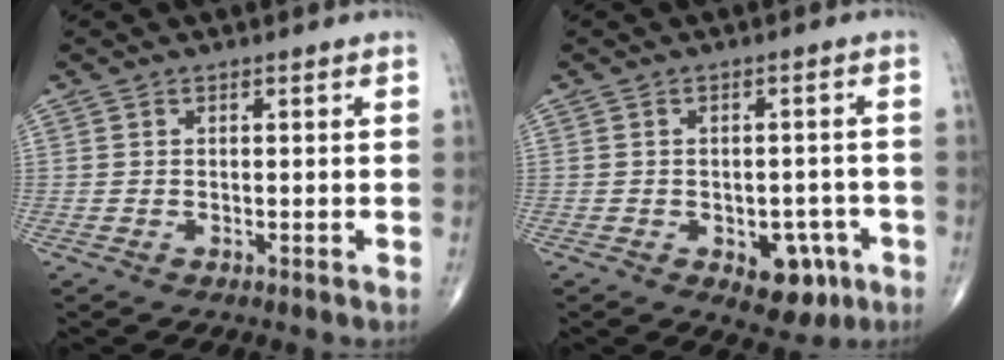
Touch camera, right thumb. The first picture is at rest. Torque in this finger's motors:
{"motor_torque": [0.74, 0.52, 0.28, -0.49, -0.01]}